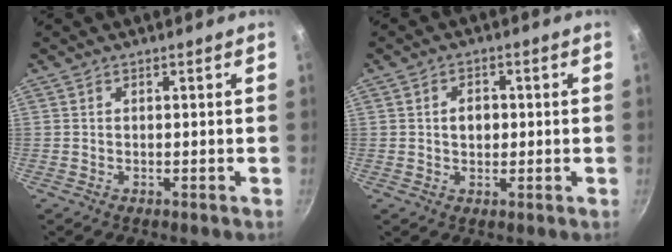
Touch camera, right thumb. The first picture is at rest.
{"total": 3.7, "force": [0.3, 2.7, 2.5], "torque": [-0.025, 0.005, 0.003]}